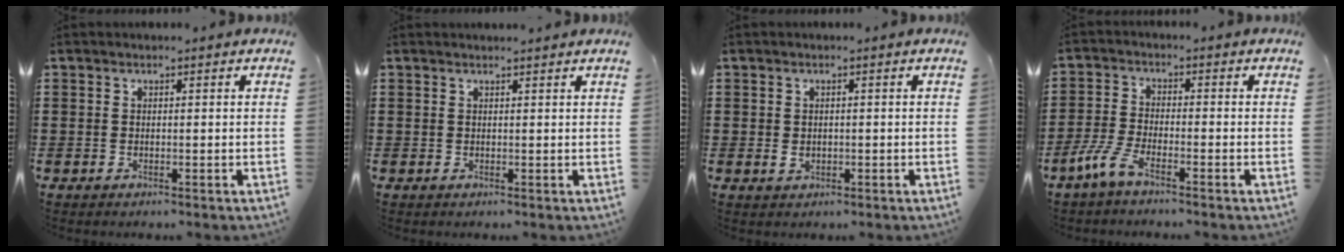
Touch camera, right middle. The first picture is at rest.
{"total": 0.6, "force": [0.6, 0.0, 0.0], "torque": [-0.001, -0.003, 0.013]}
{"total": 1.3, "force": [-0.2, 1.1, 0.7], "torque": [-0.015, 0.003, -0.005]}
{"total": 4.9, "force": [-3.6, 1.0, 3.2], "torque": [-0.086, -0.011, -0.076]}